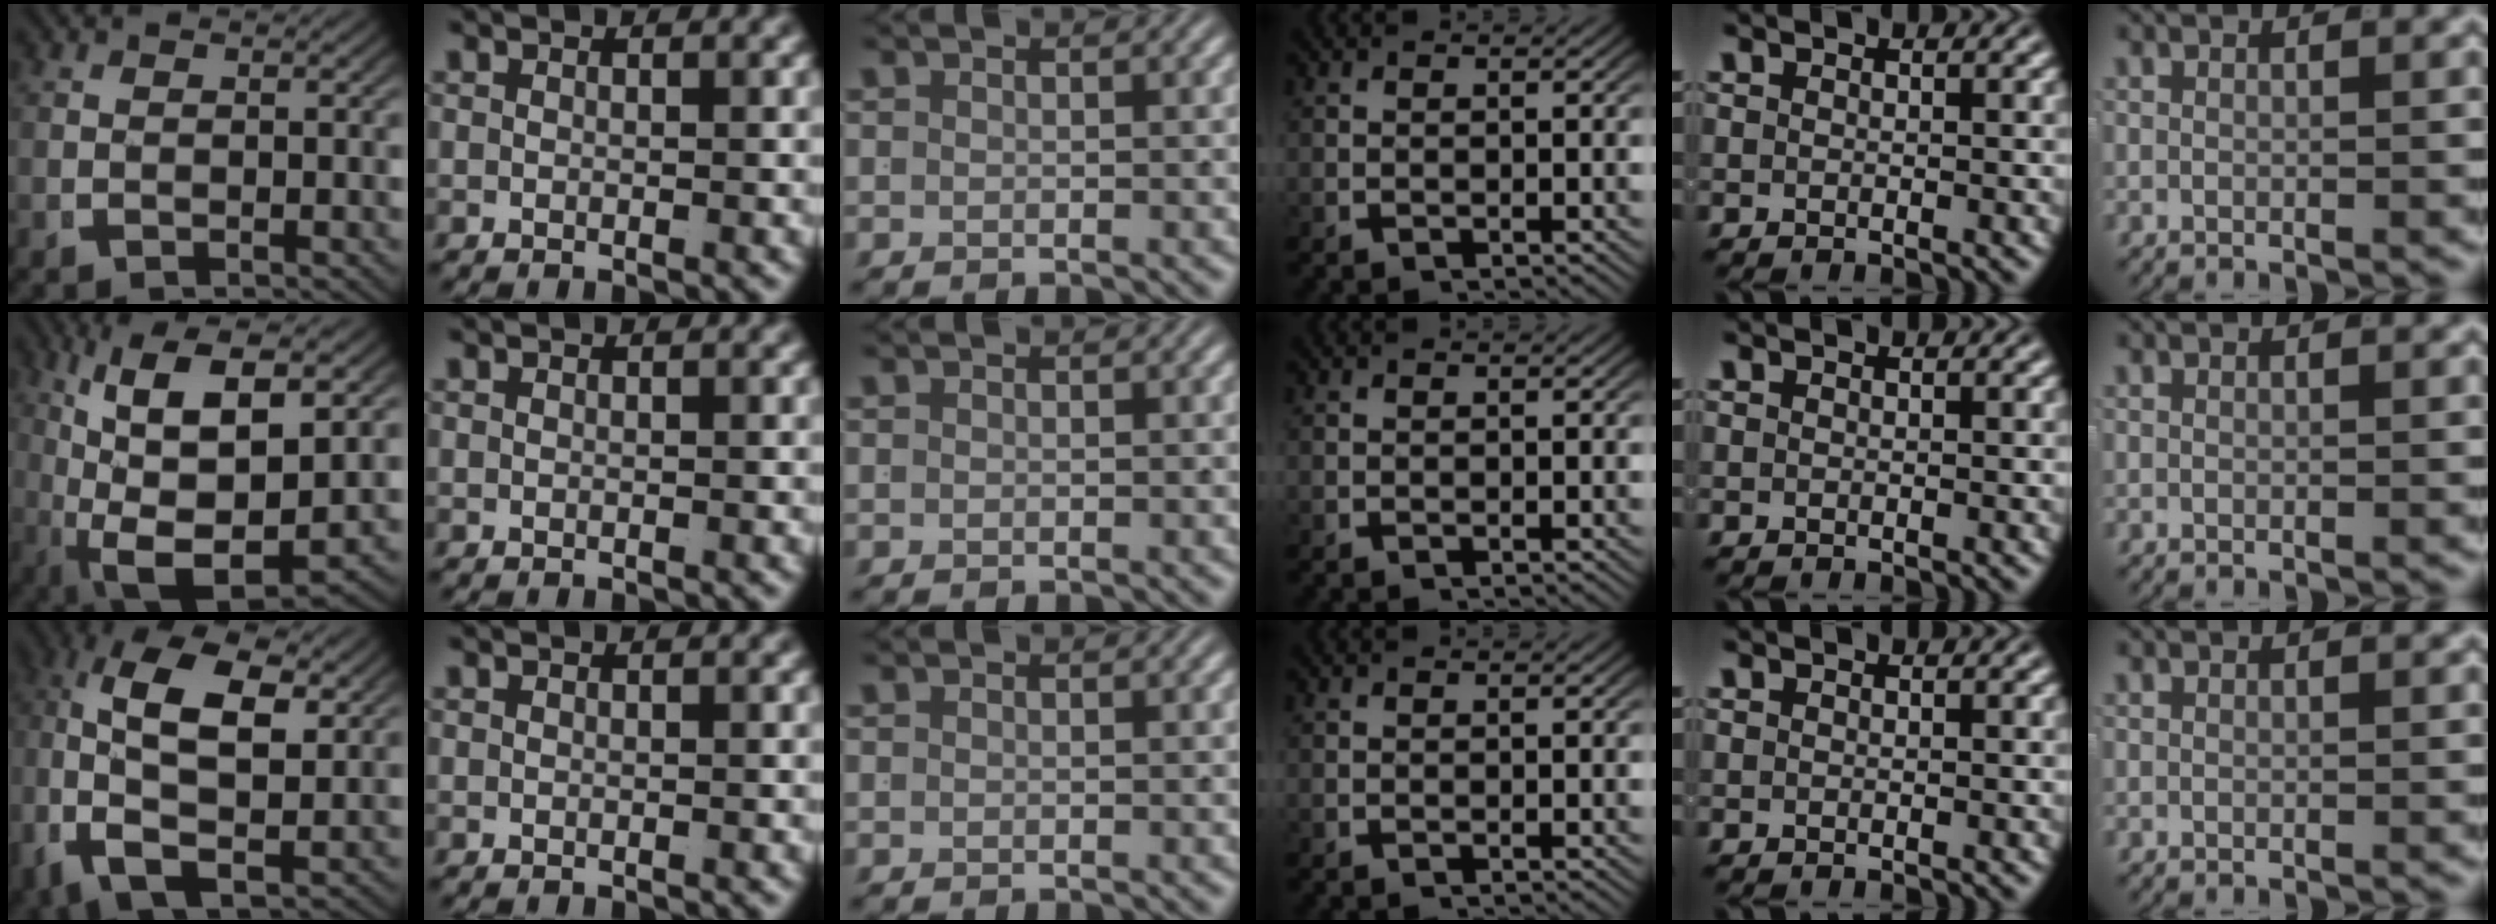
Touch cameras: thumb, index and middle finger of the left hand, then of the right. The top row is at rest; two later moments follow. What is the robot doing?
{"motion": "lift_and_place", "object": "coat"}